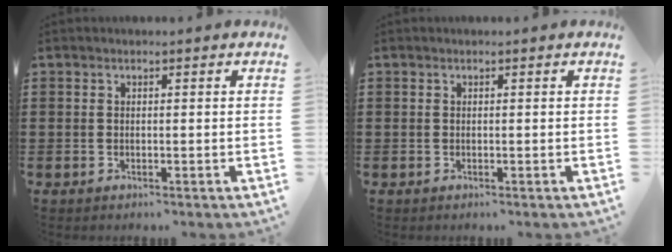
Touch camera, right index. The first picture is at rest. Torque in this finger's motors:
{"motor_torque": [0.00, 2.14, 0.00, 0.00]}